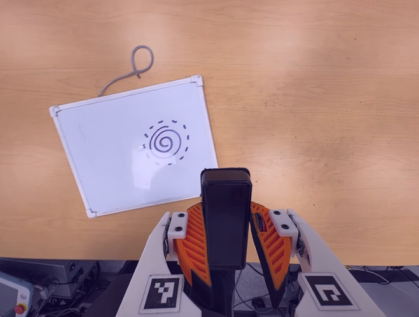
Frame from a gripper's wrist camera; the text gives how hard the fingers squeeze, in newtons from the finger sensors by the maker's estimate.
{"total": 7.2, "left": 6.1, "right": 8.3}